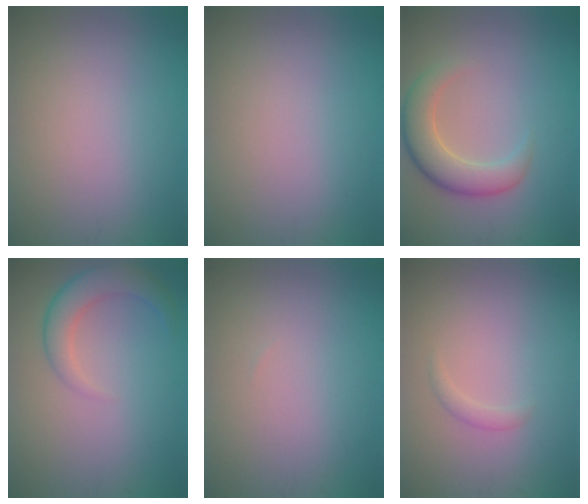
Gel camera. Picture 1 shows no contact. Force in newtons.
{"total": 0.0}
{"total": 4.6, "press": 4.6, "slide": 0.5}
{"total": 3.5, "press": 3.5, "slide": 0.2}
{"total": 0.0}
{"total": 0.9, "press": 0.9, "slide": 0.1}